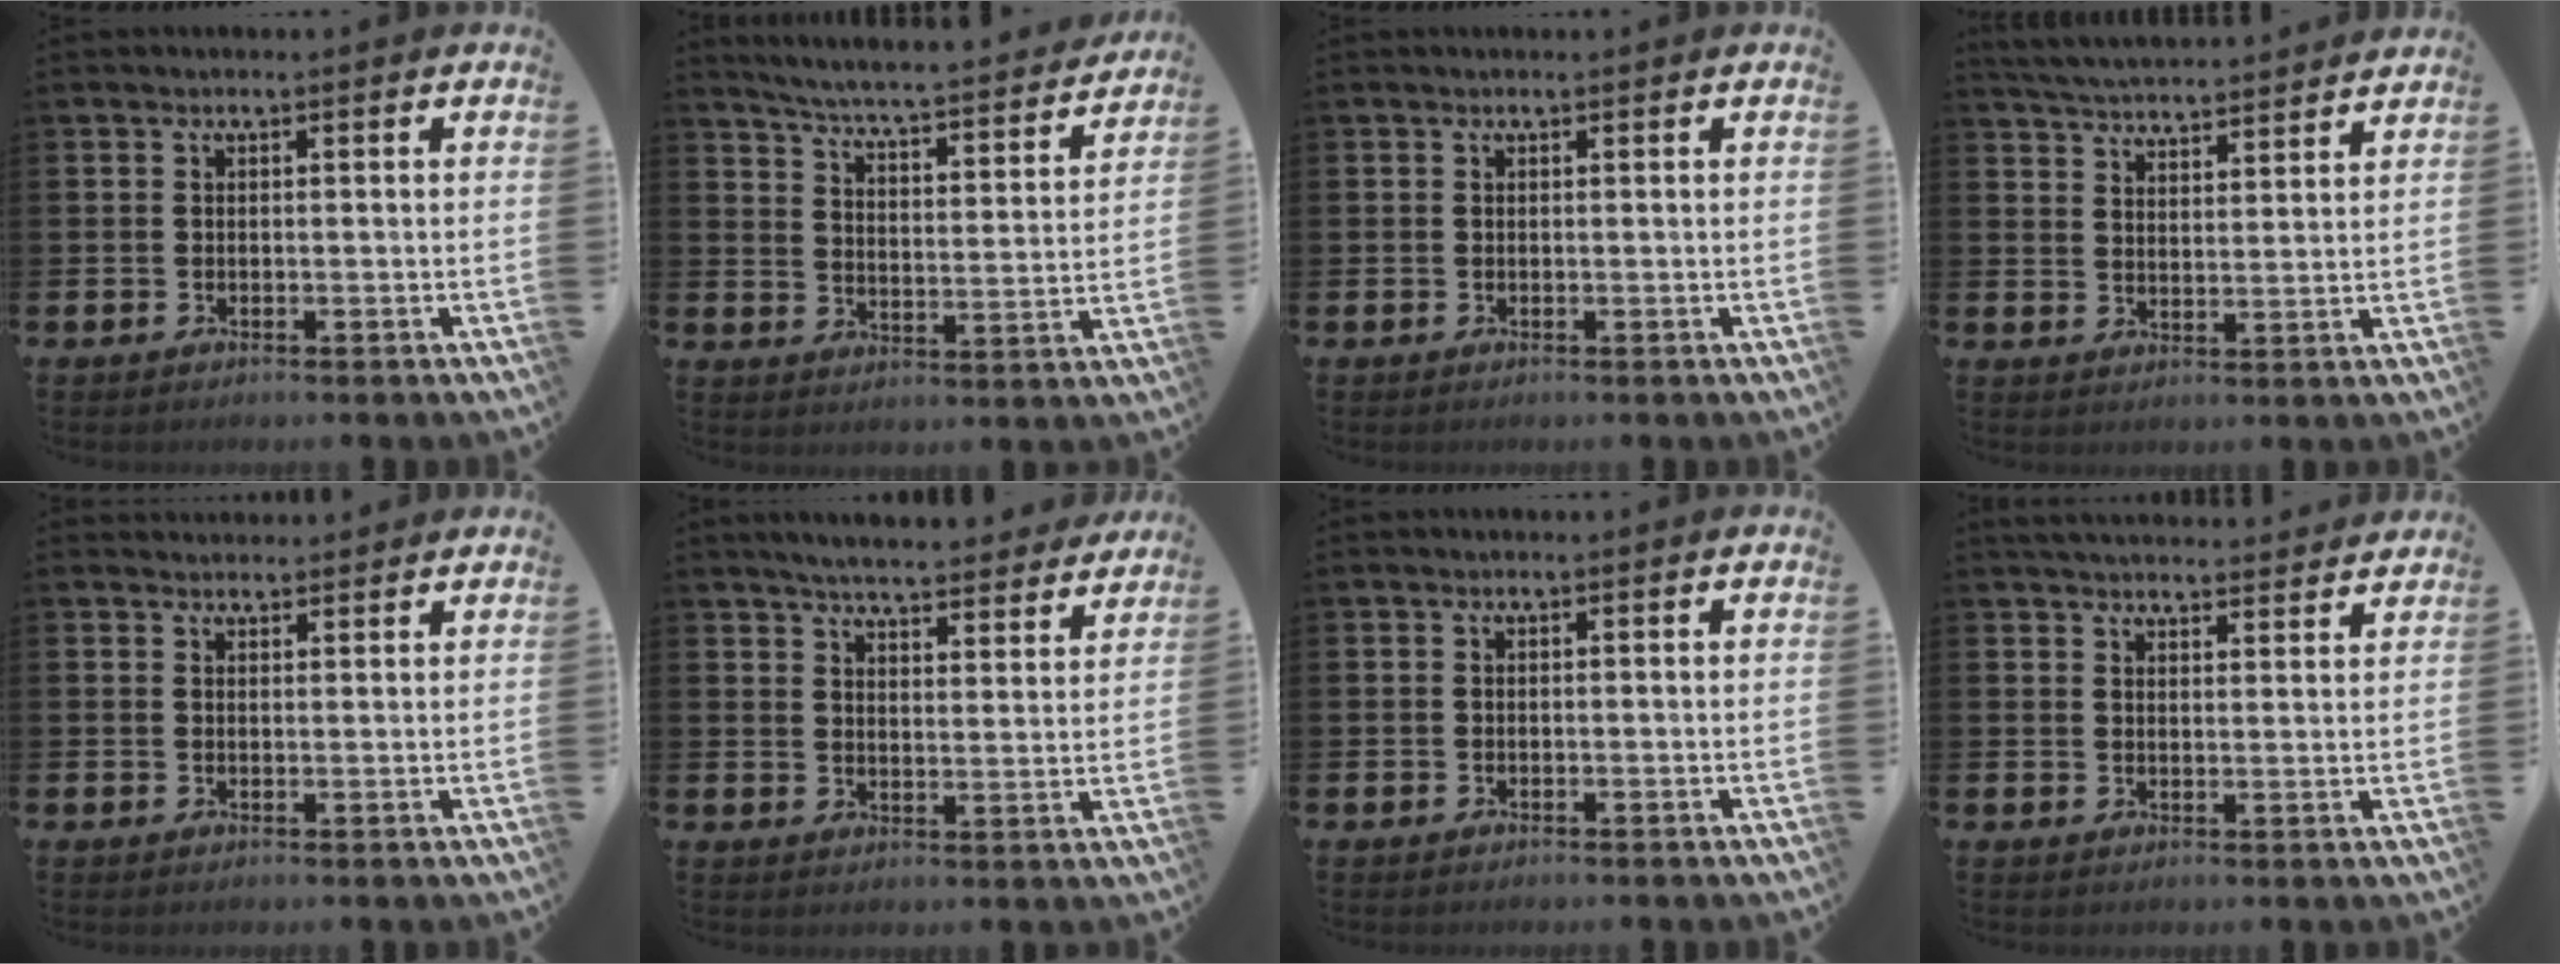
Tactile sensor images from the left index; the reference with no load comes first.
{"total": 5.6, "force": [5.4, 0.0, 1.6], "torque": [-0.057, -0.048, 0.086]}
{"total": 0.0}
{"total": 5.0, "force": [5.0, 0.2, 0.2], "torque": [-0.026, -0.034, 0.089]}
{"total": 2.1, "force": [2.0, 0.6, -0.1], "torque": [0.008, -0.009, 0.036]}
{"total": 5.6, "force": [5.5, 0.5, 0.8], "torque": [-0.023, -0.040, 0.094]}
{"total": 0.0}
{"total": 4.2, "force": [4.2, 0.3, 0.3], "torque": [-0.014, -0.023, 0.077]}